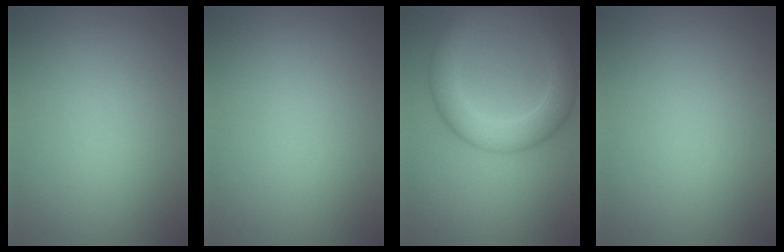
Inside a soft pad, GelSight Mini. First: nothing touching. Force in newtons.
{"total": 0.0}
{"total": 6.1, "press": 6.1, "slide": 0.2}
{"total": 0.0}